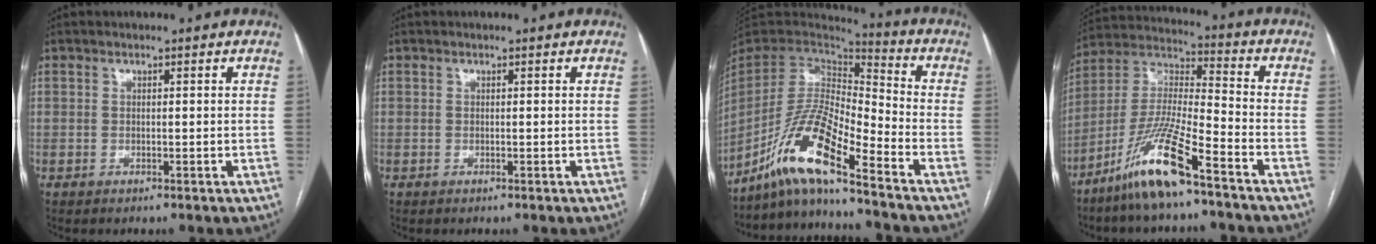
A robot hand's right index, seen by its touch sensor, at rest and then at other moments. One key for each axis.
{"total": 0.0}
{"total": 13.9, "fx": -10.0, "fy": 0.5, "fz": 9.7, "tx": -0.196, "ty": 0.004, "tz": -0.188}
{"total": 13.3, "fx": -8.8, "fy": 0.5, "fz": 9.9, "tx": -0.211, "ty": -0.016, "tz": -0.173}